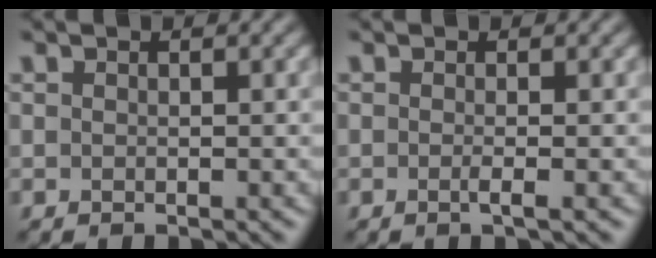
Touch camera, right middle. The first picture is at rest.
{"total": 0.9, "force": [-0.3, 0.2, 0.9], "torque": [-0.015, -0.002, -0.009]}